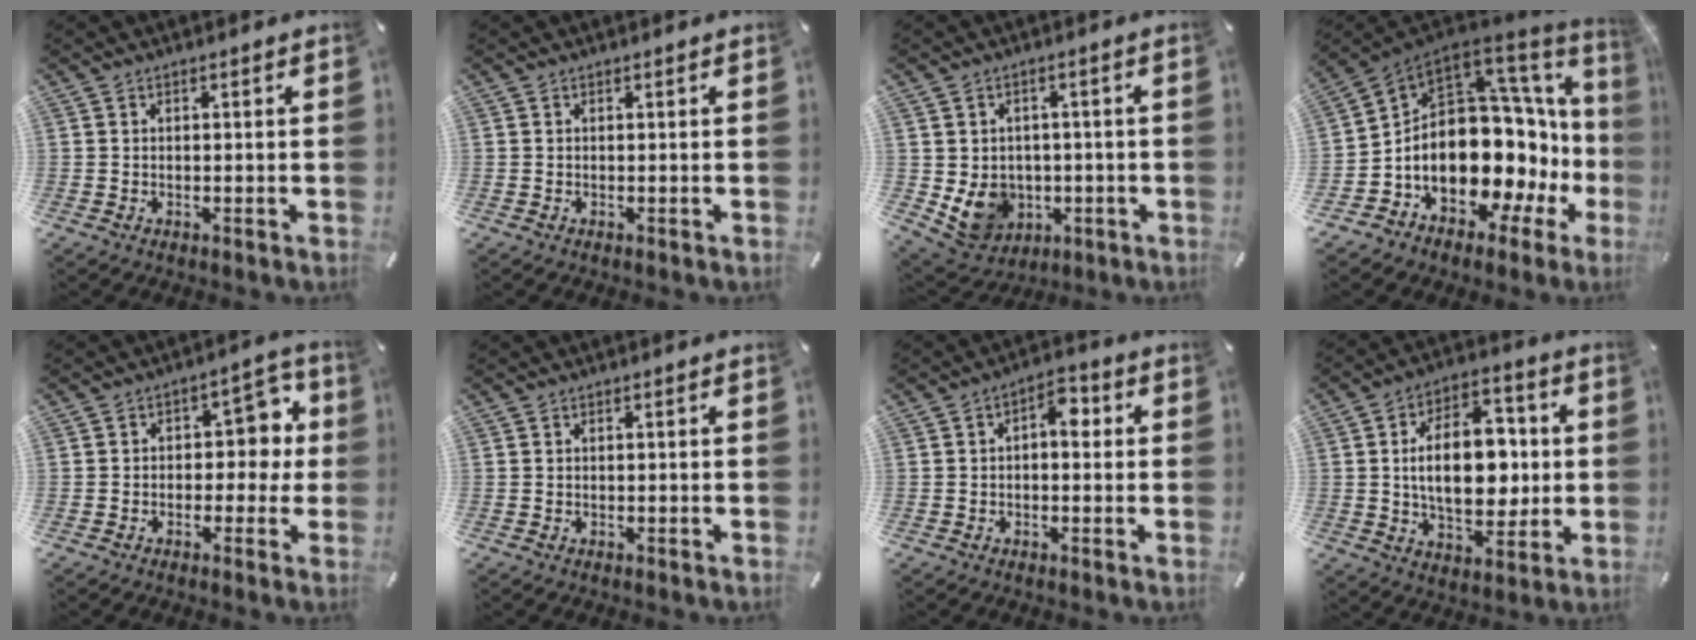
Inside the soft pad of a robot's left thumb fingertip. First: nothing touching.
{"total": 0.0}
{"total": 8.6, "force": [-1.2, 7.9, 3.1], "torque": [-0.074, -0.005, -0.017]}
{"total": 21.8, "force": [-2.8, 13.5, 16.9], "torque": [-0.273, -0.057, -0.022]}
{"total": 8.8, "force": [0.6, 6.4, 6.1], "torque": [-0.070, 0.004, 0.004]}
{"total": 0.0}
{"total": 5.3, "force": [0.2, 3.1, 4.3], "torque": [-0.054, 0.003, -0.006]}
{"total": 17.3, "force": [0.6, 10.6, 13.7], "torque": [-0.229, 0.007, 0.010]}